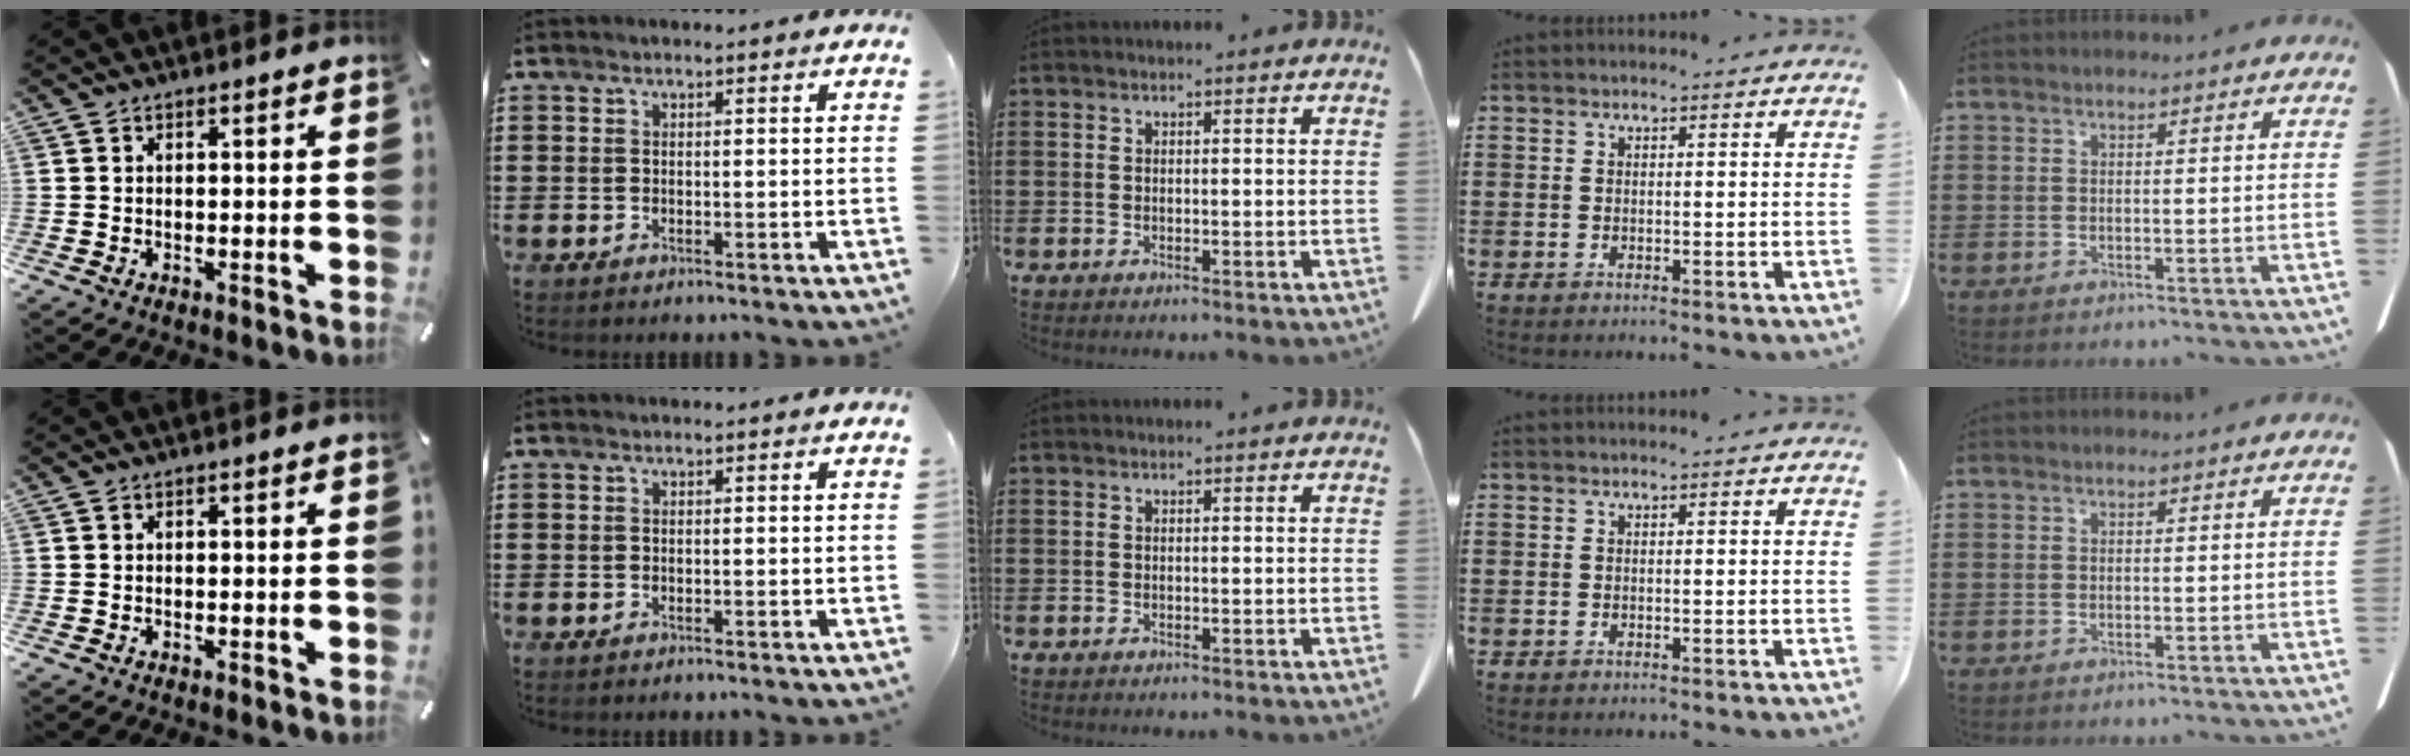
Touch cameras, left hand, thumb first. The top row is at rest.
{}